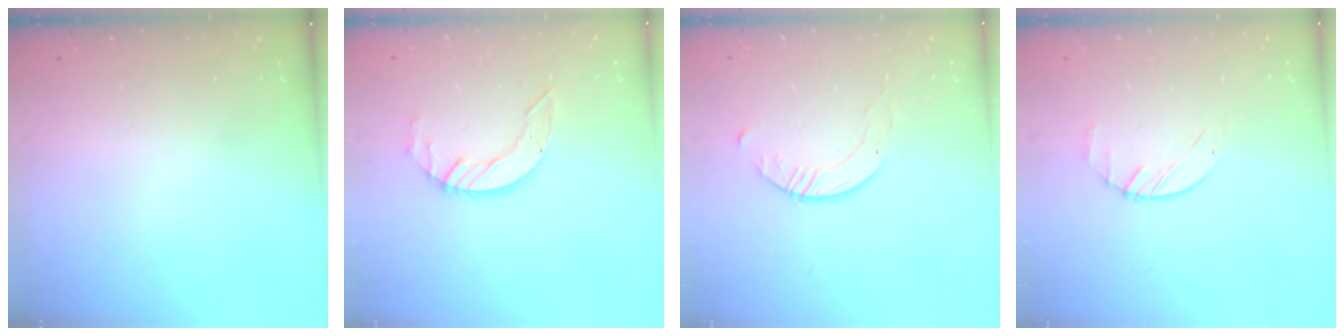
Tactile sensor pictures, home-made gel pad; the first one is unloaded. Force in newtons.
{"total": 6.8, "press": 6.8, "slide": 0.3}
{"total": 2.8, "press": 2.8, "slide": 0.3}
{"total": 1.9, "press": 1.9, "slide": 0.3}